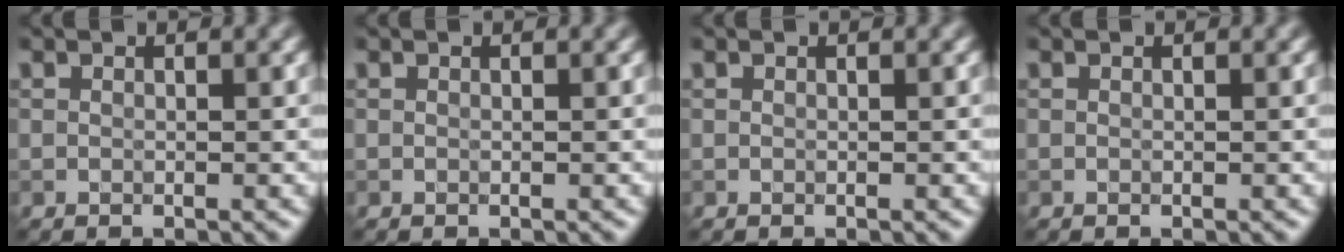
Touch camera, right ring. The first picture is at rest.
{"total": 0.0}
{"total": 0.0}
{"total": 0.0}